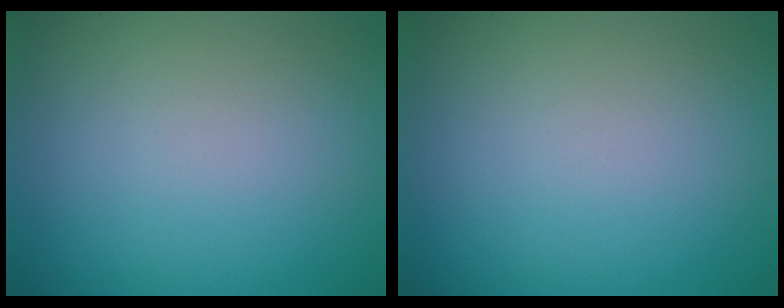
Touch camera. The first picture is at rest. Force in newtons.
{"total": 0.0}